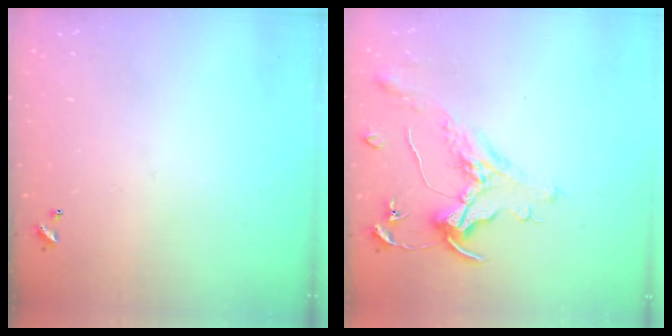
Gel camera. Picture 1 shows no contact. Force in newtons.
{"total": 1.6, "press": 1.4, "slide": 0.7}